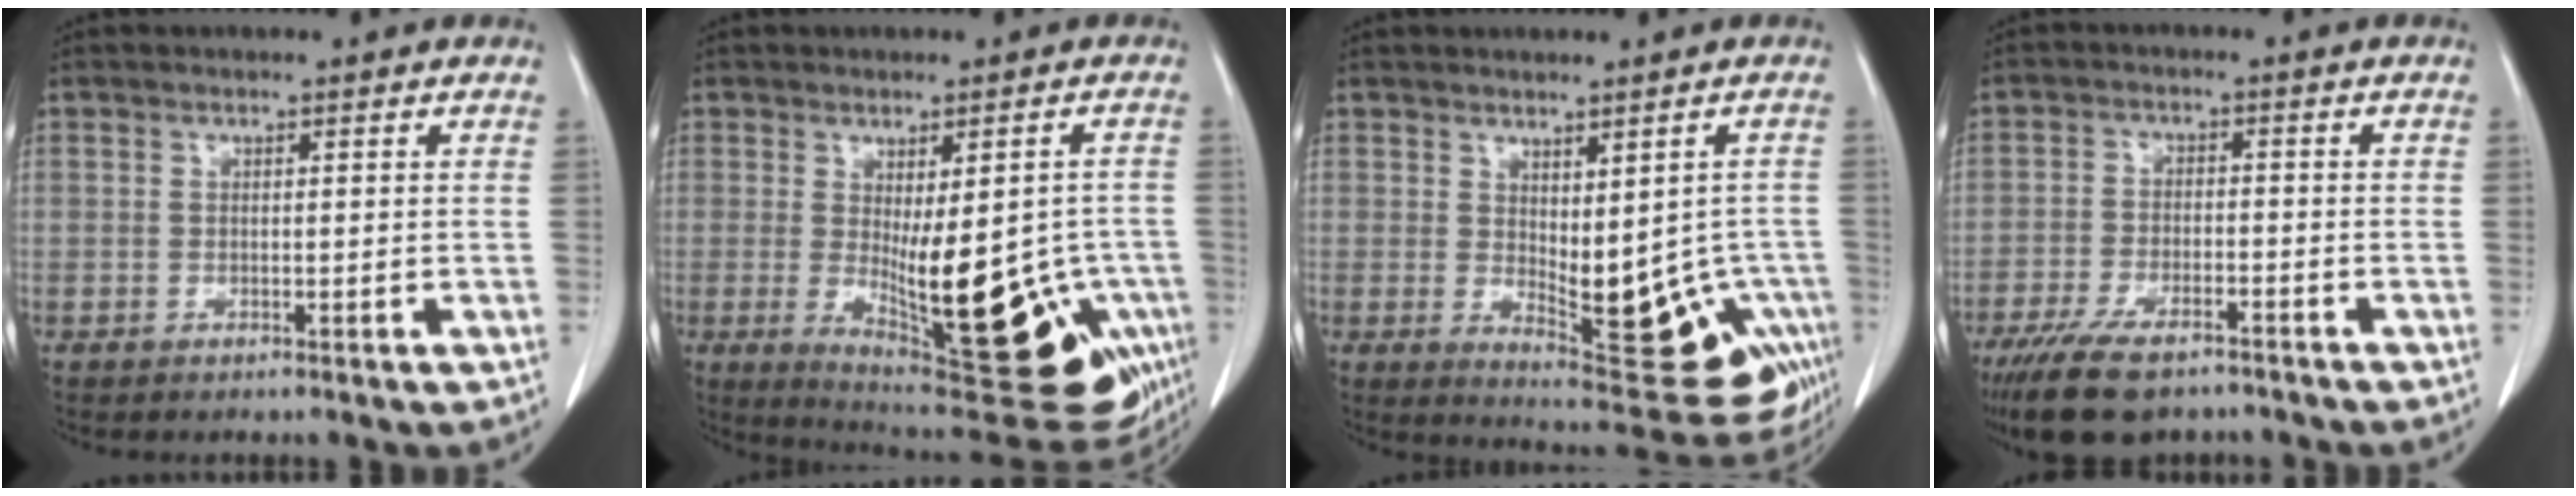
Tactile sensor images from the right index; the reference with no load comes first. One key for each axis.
{"total": 21.9, "fx": -6.3, "fy": 6.8, "fz": 19.8, "tx": -0.202, "ty": -0.019, "tz": -0.064}
{"total": 14.4, "fx": -3.9, "fy": 6.0, "fz": 12.5, "tx": -0.116, "ty": 0.000, "tz": -0.034}
{"total": 10.6, "fx": -7.9, "fy": 3.6, "fz": 6.1, "tx": -0.108, "ty": -0.017, "tz": -0.133}